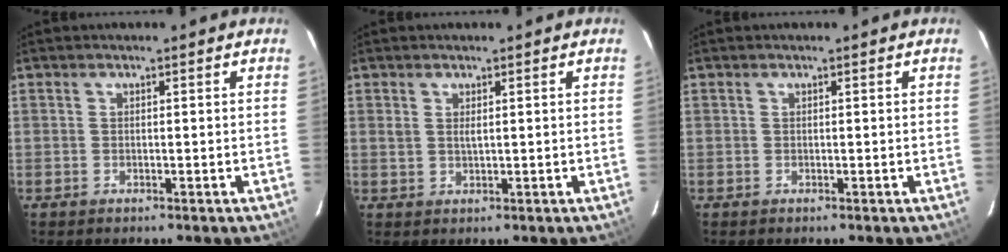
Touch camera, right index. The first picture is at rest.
{"total": 1.4, "force": [0.5, 0.5, 1.2], "torque": [-0.022, 0.001, 0.010]}
{"total": 0.0}